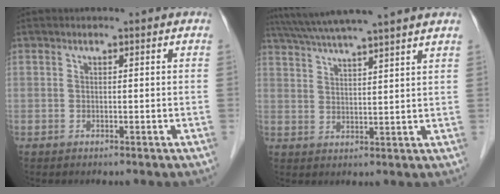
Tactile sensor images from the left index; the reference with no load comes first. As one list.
[{"total": 13.0, "force": [11.3, -1.1, 6.3], "torque": [-0.112, 0.026, 0.165]}]